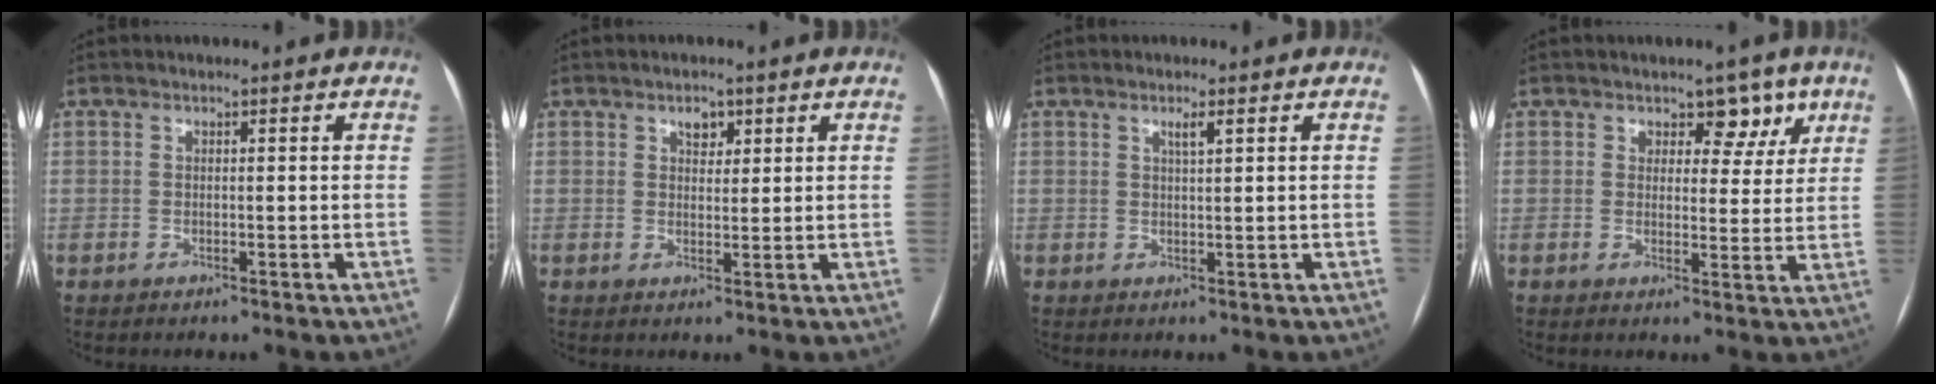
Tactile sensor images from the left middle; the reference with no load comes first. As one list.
[{"total": 2.2, "force": [1.3, 1.4, 1.2], "torque": [-0.018, 0.002, 0.020]}, {"total": 1.4, "force": [0.8, -0.1, 1.2], "torque": [-0.025, 0.000, 0.014]}, {"total": 5.0, "force": [3.1, 3.3, 2.2], "torque": [-0.006, 0.003, 0.037]}]